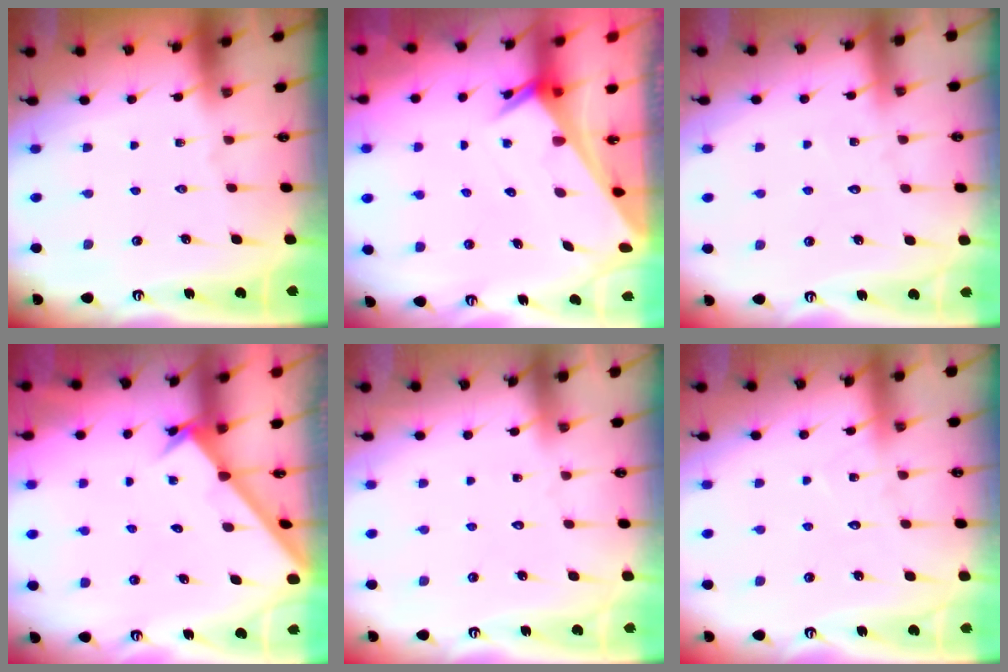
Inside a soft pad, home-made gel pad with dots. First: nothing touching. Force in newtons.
{"total": 3.0, "press": 3.0, "slide": 0.2}
{"total": 2.6, "press": 2.6, "slide": 0.2}
{"total": 2.3, "press": 2.2, "slide": 0.2}
{"total": 2.8, "press": 2.8, "slide": 0.2}
{"total": 6.4, "press": 6.4, "slide": 0.7}